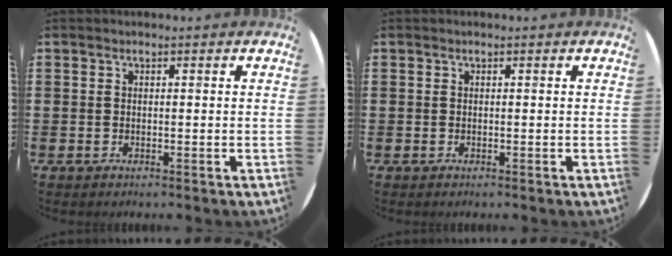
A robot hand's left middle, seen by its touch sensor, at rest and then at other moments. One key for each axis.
{"total": 0.0}